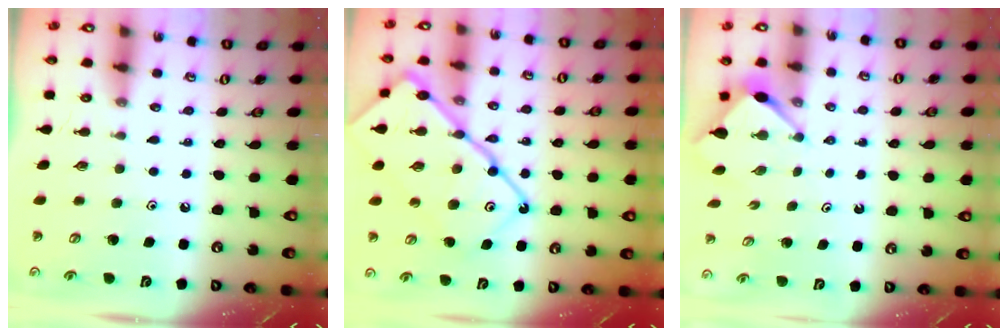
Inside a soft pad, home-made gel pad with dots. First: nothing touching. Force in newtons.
{"total": 21.4, "press": 21.3, "slide": 2.3}
{"total": 3.5, "press": 3.5, "slide": 0.3}